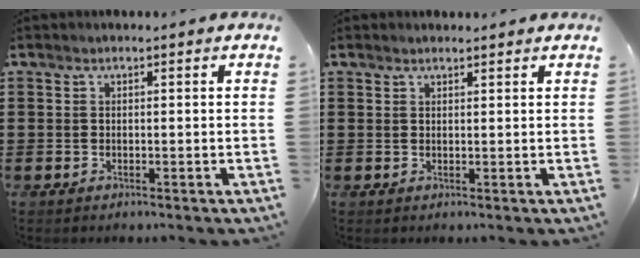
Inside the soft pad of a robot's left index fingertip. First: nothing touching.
{"total": 1.0, "force": [1.0, 0.1, 0.2], "torque": [-0.006, -0.001, 0.020]}